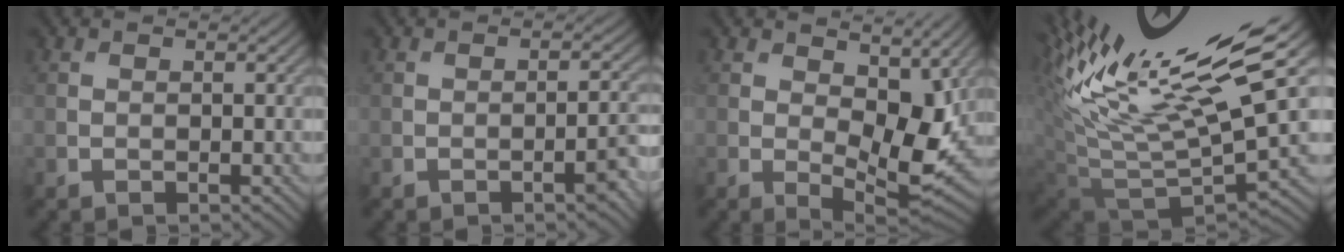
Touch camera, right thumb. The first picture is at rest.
{"total": 2.6, "force": [-1.2, 0.4, 2.2], "torque": [-0.032, 0.009, -0.021]}
{"total": 9.8, "force": [2.3, 4.9, 8.1], "torque": [-0.133, -0.012, 0.037]}
{"total": 18.3, "force": [9.5, 5.5, 14.6], "torque": [-0.281, 0.027, 0.174]}